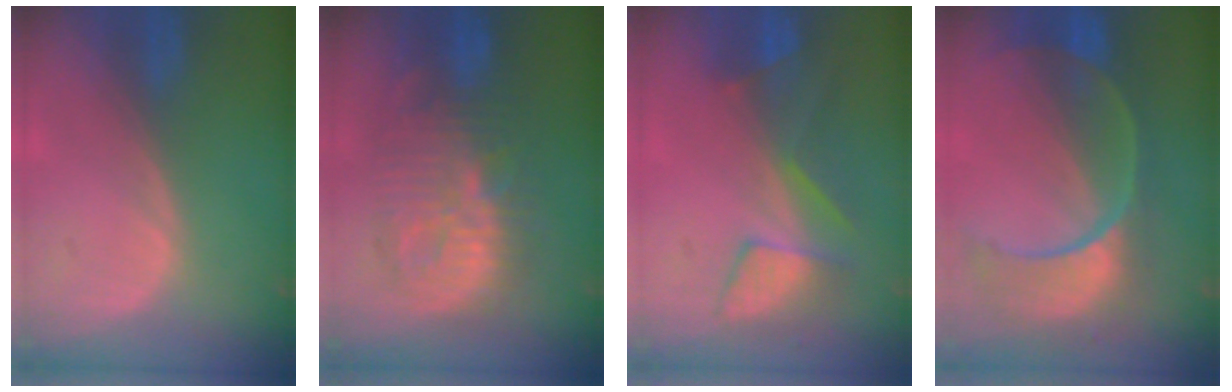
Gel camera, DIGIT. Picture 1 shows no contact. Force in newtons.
{"total": 11.1, "press": 11.1, "slide": 0.7}
{"total": 7.3, "press": 7.0, "slide": 2.2}
{"total": 11.2, "press": 9.4, "slide": 6.1}